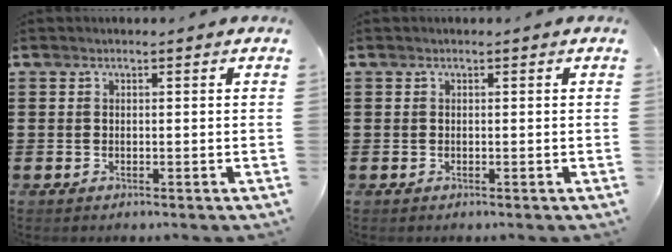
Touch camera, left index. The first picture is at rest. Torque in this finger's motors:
{"motor_torque": [0.02, -0.01, -0.02, -0.01]}